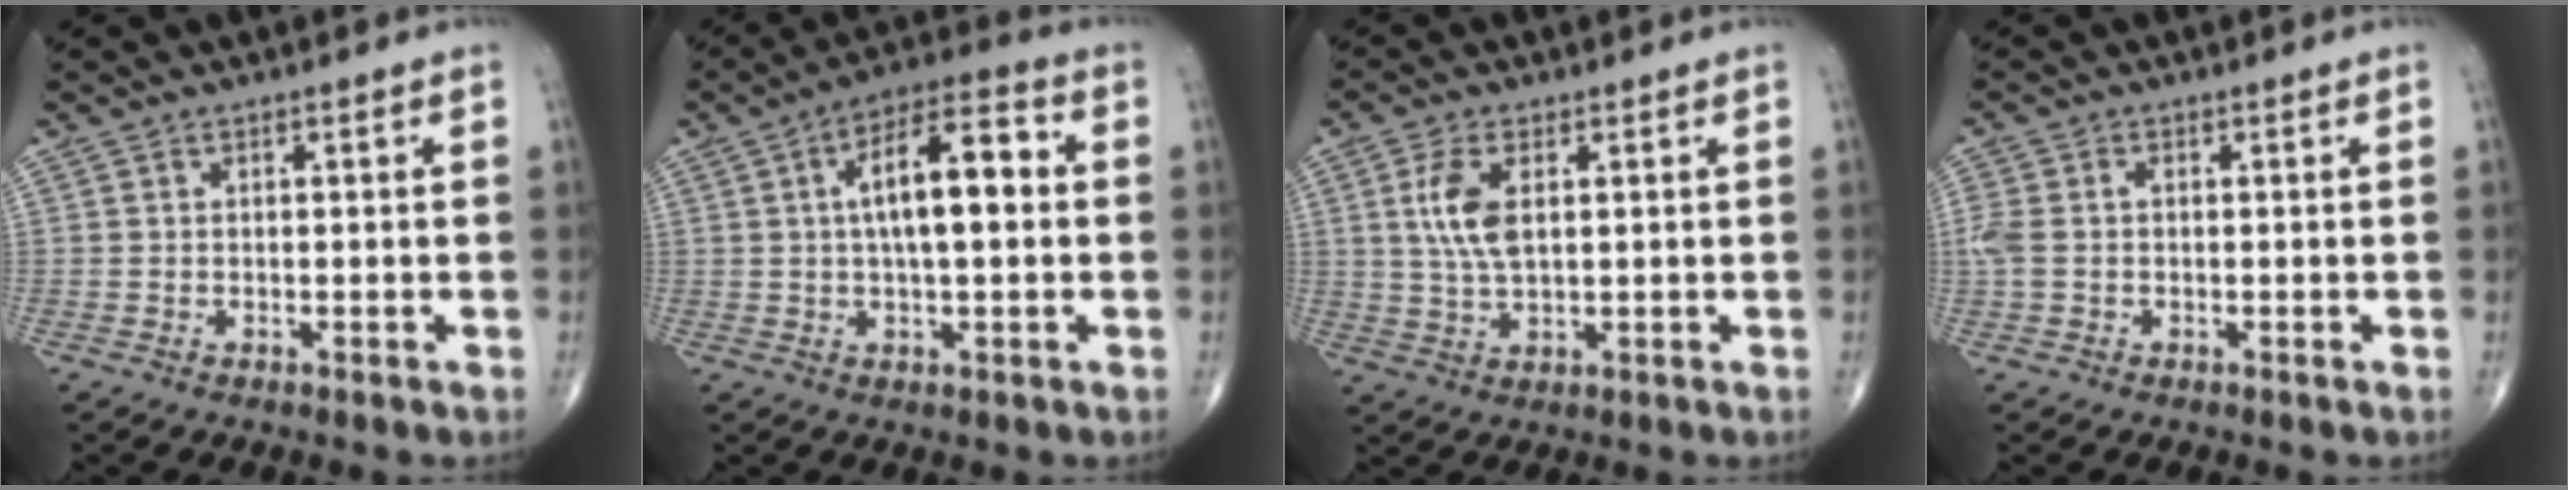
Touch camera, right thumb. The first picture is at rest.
{"total": 12.5, "force": [1.5, 4.7, 11.5], "torque": [-0.182, 0.026, 0.016]}
{"total": 6.9, "force": [1.6, 3.3, 5.8], "torque": [-0.126, -0.006, 0.034]}
{"total": 3.9, "force": [-0.1, 2.5, 3.0], "torque": [-0.093, 0.016, -0.002]}